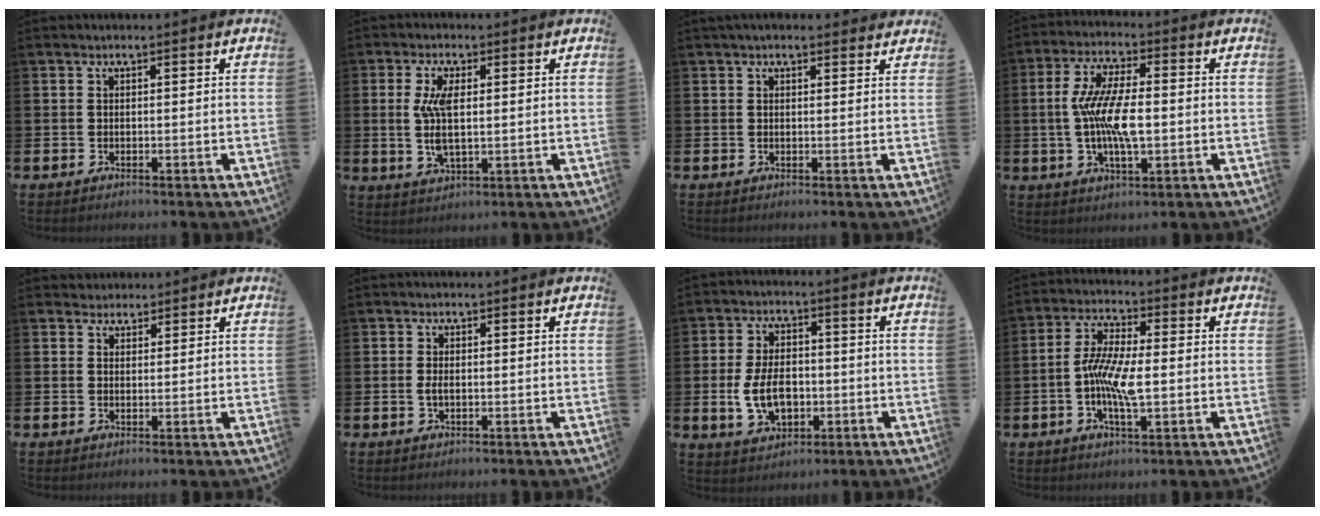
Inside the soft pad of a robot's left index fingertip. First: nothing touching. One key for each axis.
{"total": 5.6, "fx": 1.0, "fy": 2.3, "fz": 5.0, "tx": -0.099, "ty": -0.001, "tz": 0.012}
{"total": 1.7, "fx": 1.6, "fy": 0.4, "fz": 0.4, "tx": -0.009, "ty": 0.000, "tz": 0.029}
{"total": 9.2, "fx": -0.1, "fy": 3.4, "fz": 8.5, "tx": -0.170, "ty": 0.001, "tz": -0.006}
{"total": 2.5, "fx": 2.1, "fy": 1.2, "fz": -0.4, "tx": 0.011, "ty": -0.004, "tz": 0.037}
{"total": 1.1, "fx": 0.0, "fy": 0.4, "fz": 1.0, "tx": -0.023, "ty": 0.004, "tz": 0.000}
{"total": 6.9, "fx": -1.0, "fy": 4.4, "fz": 5.2, "tx": -0.099, "ty": 0.004, "tz": -0.022}
{"total": 6.7, "fx": -0.8, "fy": 2.2, "fz": 6.2, "tx": -0.127, "ty": 0.006, "tz": -0.019}